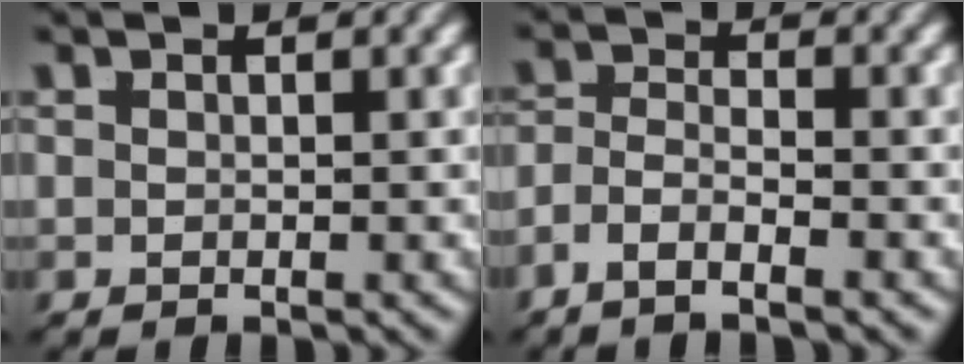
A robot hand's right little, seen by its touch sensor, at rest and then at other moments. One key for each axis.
{"total": 3.3, "fx": -2.2, "fy": 1.6, "fz": 1.8, "tx": -0.041, "ty": -0.017, "tz": -0.036}